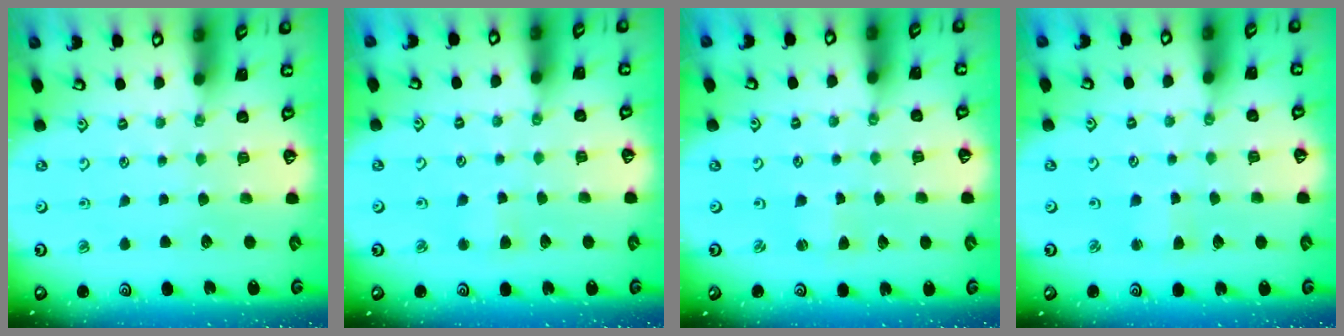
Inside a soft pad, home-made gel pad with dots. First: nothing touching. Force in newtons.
{"total": 2.9, "press": 2.8, "slide": 0.4}
{"total": 2.0, "press": 2.0, "slide": 0.3}
{"total": 2.5, "press": 2.5, "slide": 0.3}